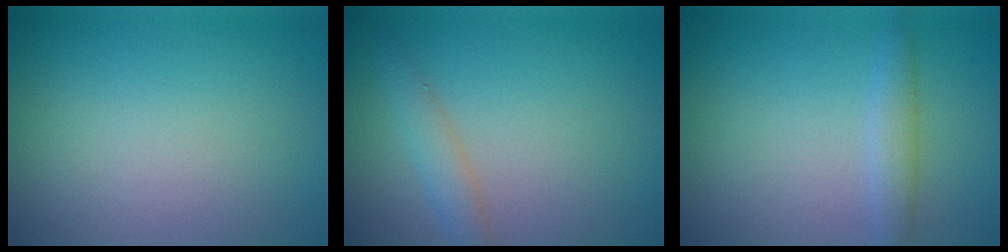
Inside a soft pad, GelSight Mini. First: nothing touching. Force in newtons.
{"total": 1.9, "press": 1.9, "slide": 0.2}
{"total": 1.9, "press": 1.9, "slide": 0.0}